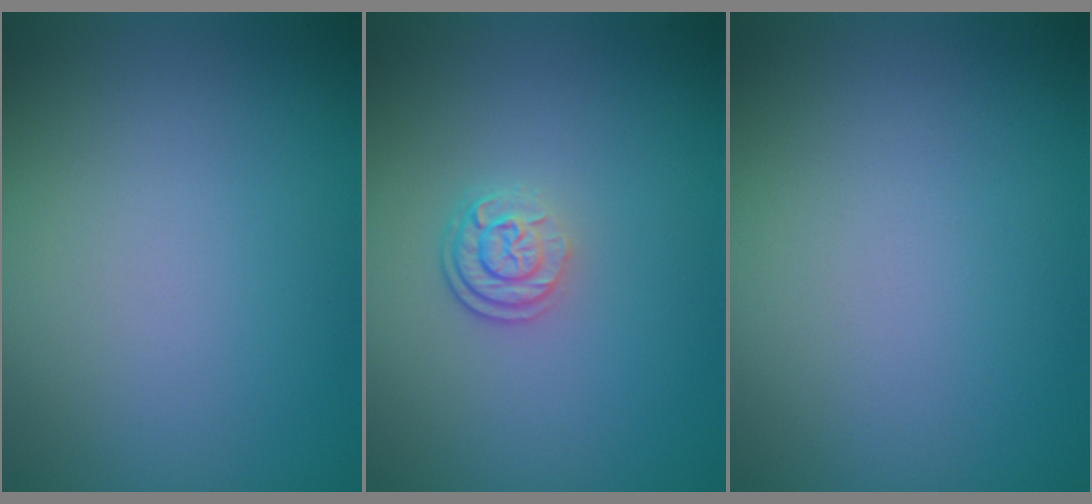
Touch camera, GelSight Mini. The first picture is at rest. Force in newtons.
{"total": 2.6, "press": 1.9, "slide": 1.8}
{"total": 0.0}